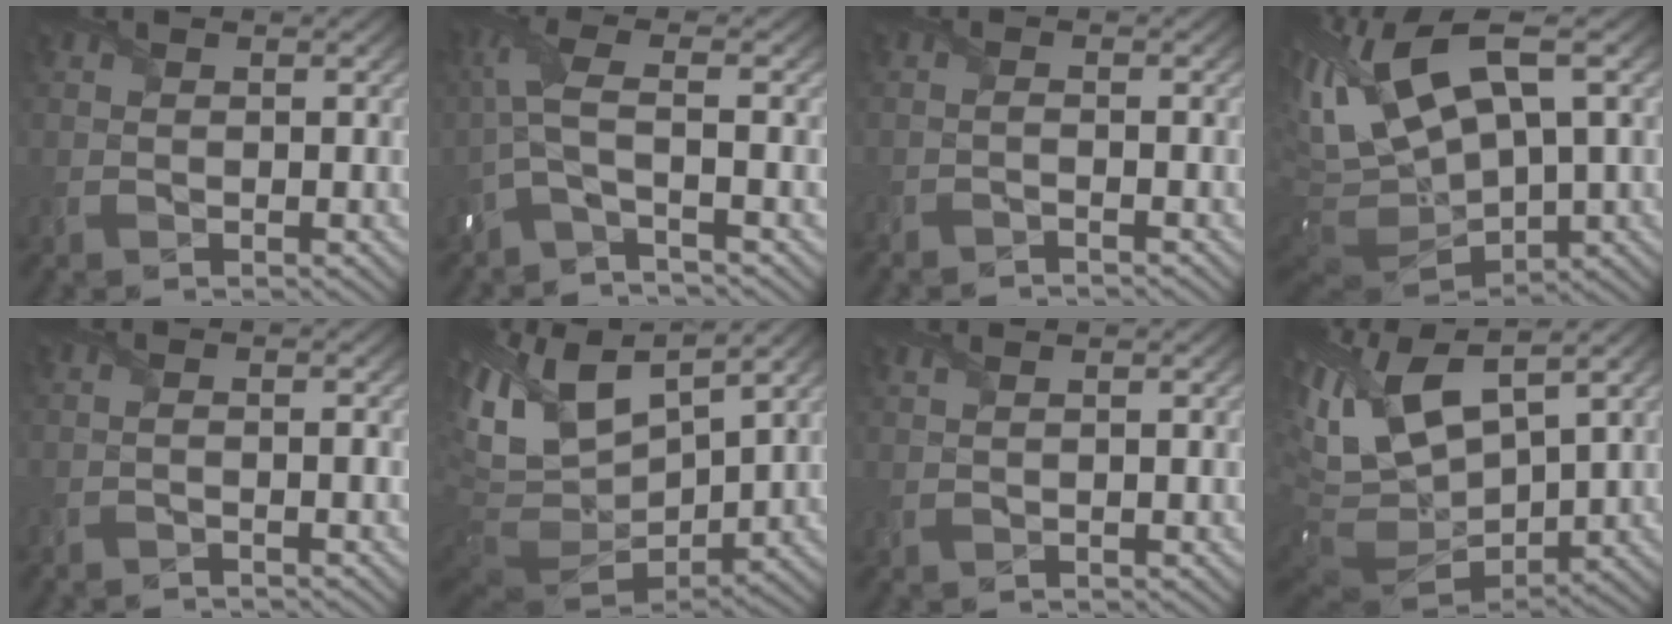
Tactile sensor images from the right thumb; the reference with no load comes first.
{"total": 5.3, "force": [-1.5, 0.9, 5.0], "torque": [-0.117, 0.005, -0.052]}
{"total": 1.5, "force": [-1.2, 0.3, 1.0], "torque": [-0.008, -0.008, -0.032]}
{"total": 16.5, "force": [3.3, 7.4, 14.4], "torque": [-0.338, -0.013, 0.088]}
{"total": 1.6, "force": [-1.0, 0.2, 1.2], "torque": [-0.011, -0.005, -0.029]}
{"total": 15.3, "force": [5.0, 7.6, 12.3], "torque": [-0.260, -0.009, 0.123]}
{"total": 1.2, "force": [0.7, 0.2, 1.0], "torque": [-0.024, -0.001, 0.002]}
{"total": 15.4, "force": [4.0, 6.8, 13.2], "torque": [-0.278, -0.008, 0.096]}